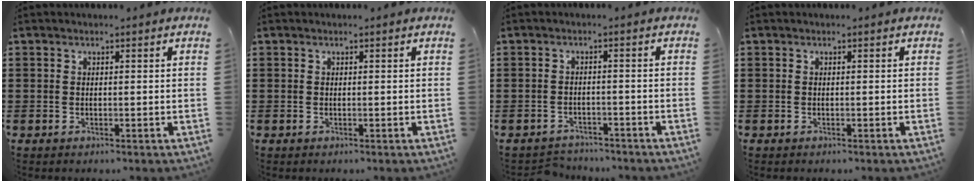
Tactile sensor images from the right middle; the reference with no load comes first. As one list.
[{"total": 0.0}, {"total": 2.3, "force": [-2.2, 0.4, -0.3], "torque": [-0.002, -0.003, -0.050]}, {"total": 0.0}]